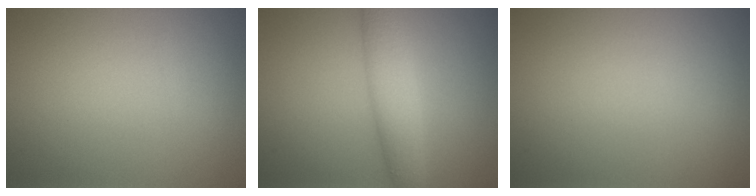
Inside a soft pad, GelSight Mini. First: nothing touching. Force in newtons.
{"total": 4.7, "press": 4.7, "slide": 0.2}
{"total": 0.0}